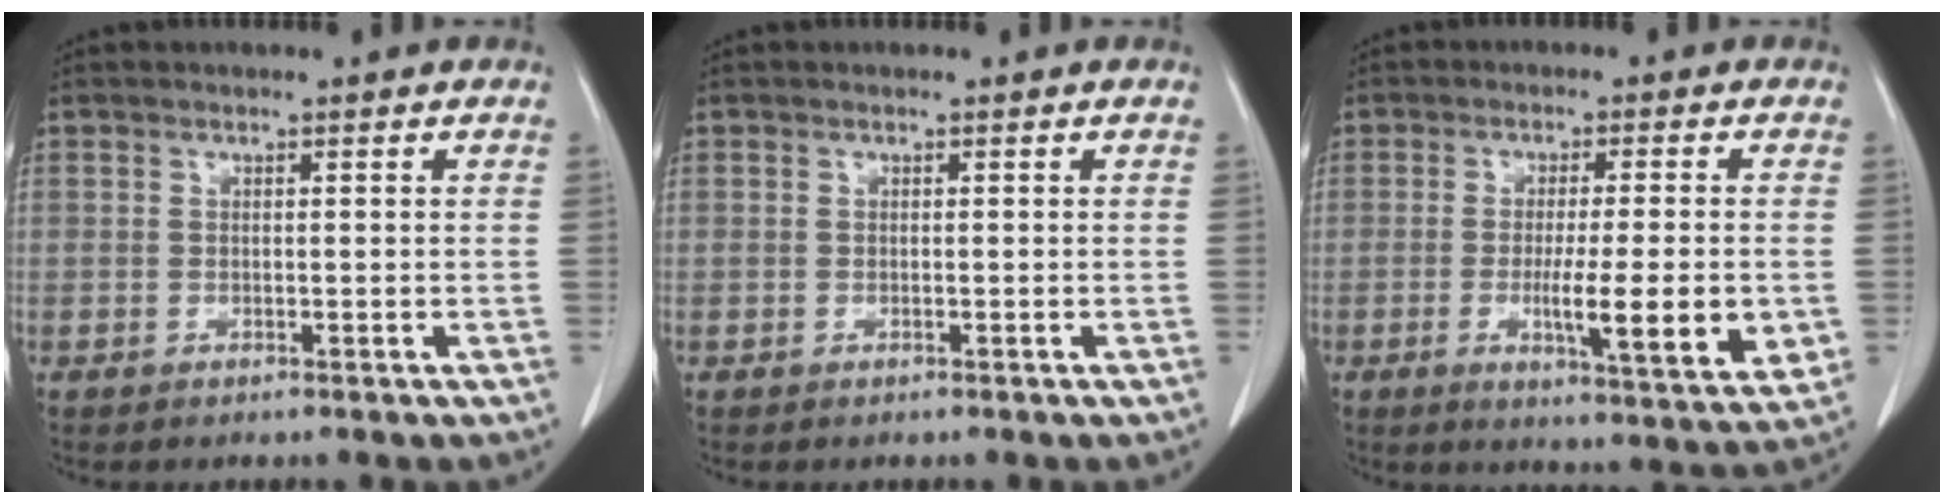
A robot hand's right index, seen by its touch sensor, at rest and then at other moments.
{"total": 0.0}
{"total": 11.1, "force": [-2.0, 1.0, 10.8], "torque": [-0.156, -0.023, -0.030]}